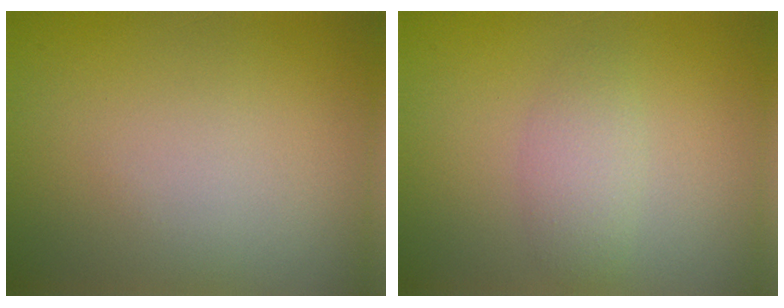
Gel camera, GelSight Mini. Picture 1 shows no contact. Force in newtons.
{"total": 2.0, "press": 2.0, "slide": 0.1}